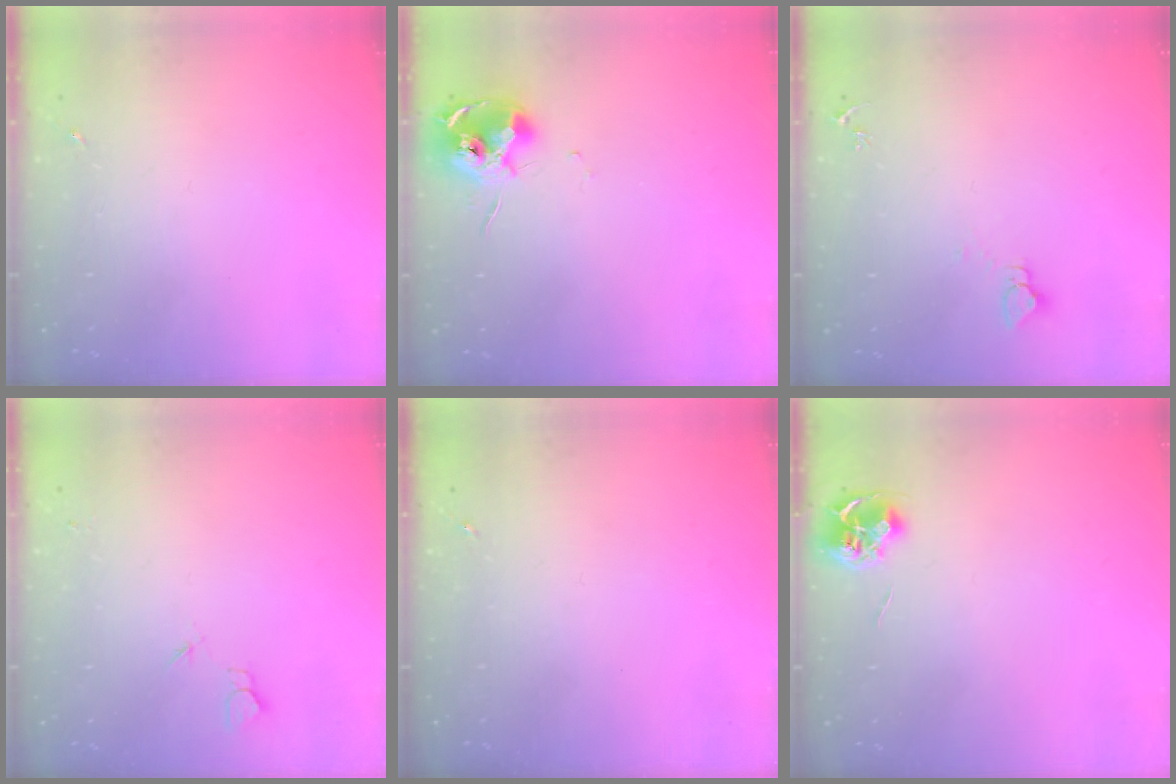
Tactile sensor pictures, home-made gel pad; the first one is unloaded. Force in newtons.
{"total": 12.0, "press": 11.9, "slide": 1.3}
{"total": 2.7, "press": 2.7, "slide": 0.2}
{"total": 3.2, "press": 3.2, "slide": 0.4}
{"total": 0.0}
{"total": 7.1, "press": 7.1, "slide": 0.4}